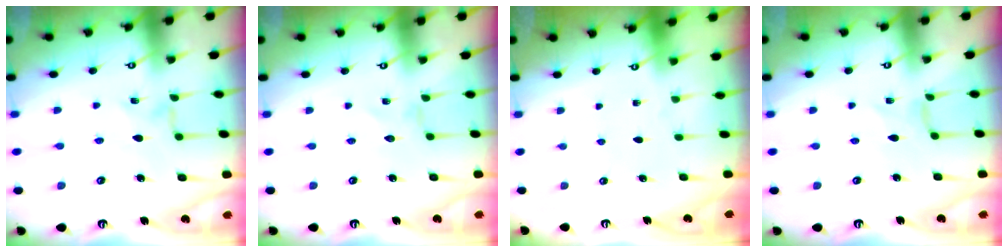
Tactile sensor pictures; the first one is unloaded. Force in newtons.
{"total": 0.0}
{"total": 0.0}
{"total": 0.0}